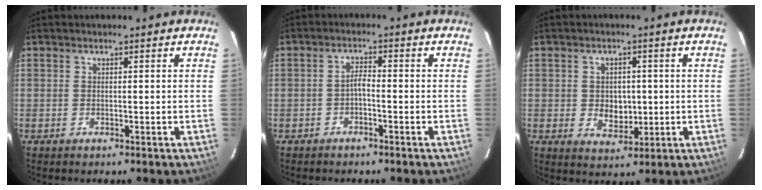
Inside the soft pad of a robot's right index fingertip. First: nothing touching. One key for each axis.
{"total": 1.9, "fx": -1.2, "fy": 0.4, "fz": 1.4, "tx": -0.027, "ty": 0.008, "tz": -0.021}
{"total": 5.2, "fx": -0.2, "fy": 4.0, "fz": 3.2, "tx": -0.055, "ty": -0.001, "tz": 0.005}